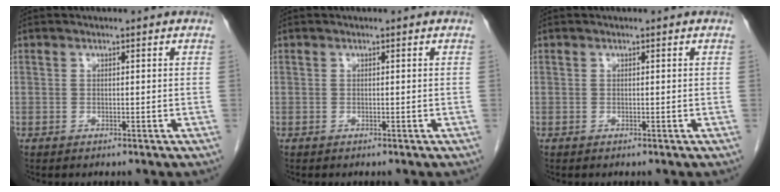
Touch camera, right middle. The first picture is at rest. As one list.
[{"total": 0.0}, {"total": 0.0}]